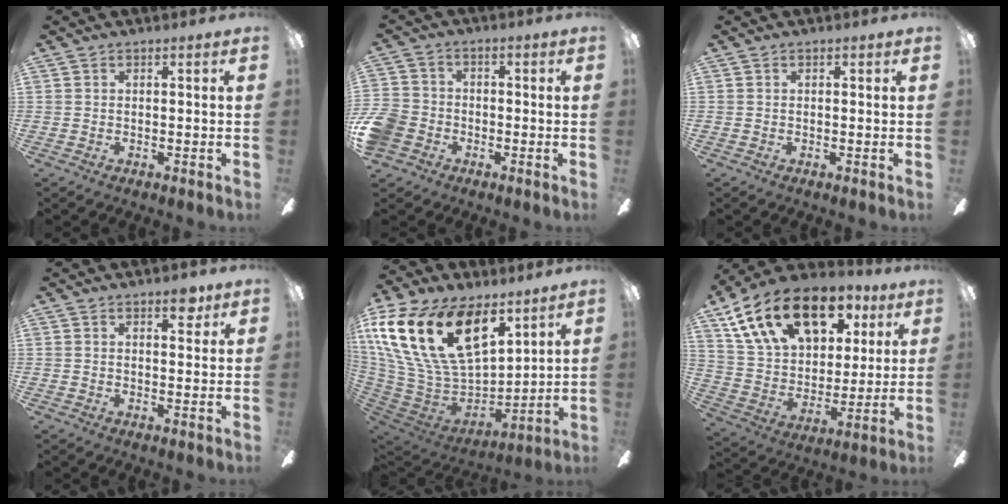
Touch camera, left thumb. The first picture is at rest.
{"total": 7.8, "force": [-3.4, 6.3, 3.2], "torque": [-0.083, 0.034, -0.062]}
{"total": 0.0}
{"total": 4.2, "force": [2.7, 1.7, 2.7], "torque": [-0.020, -0.013, 0.039]}
{"total": 27.0, "force": [12.6, 15.4, 18.3], "torque": [-0.385, -0.060, 0.232]}
{"total": 22.1, "force": [12.8, 12.9, 12.5], "torque": [-0.220, -0.049, 0.232]}